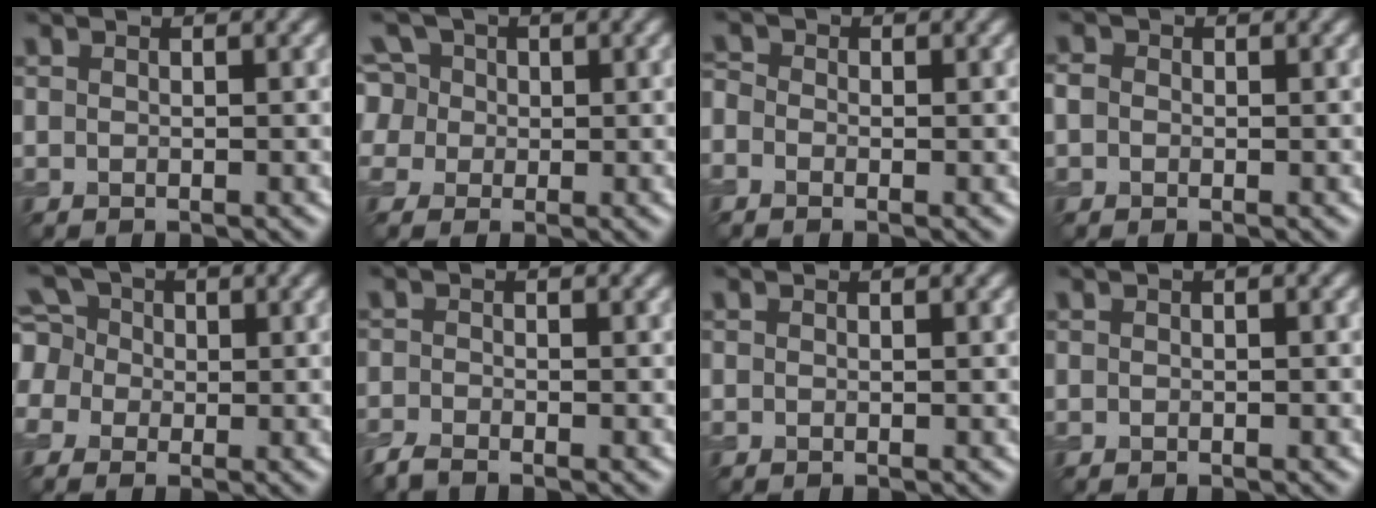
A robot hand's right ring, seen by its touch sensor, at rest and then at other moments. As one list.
[{"total": 6.1, "force": [1.7, 5.3, 2.4], "torque": [-0.054, 0.037, 0.002]}, {"total": 1.5, "force": [-0.6, 1.1, 0.7], "torque": [-0.017, 0.002, -0.024]}, {"total": 1.1, "force": [-0.1, 1.0, 0.4], "torque": [-0.005, -0.002, -0.006]}, {"total": 6.4, "force": [-0.1, 5.8, 2.6], "torque": [-0.077, 0.035, -0.044]}, {"total": 1.9, "force": [-1.7, 0.4, 0.8], "torque": [-0.018, -0.008, -0.042]}, {"total": 0.0}, {"total": 0.5, "force": [0.0, 0.2, 0.5], "torque": [-0.007, 0.001, 0.001]}]